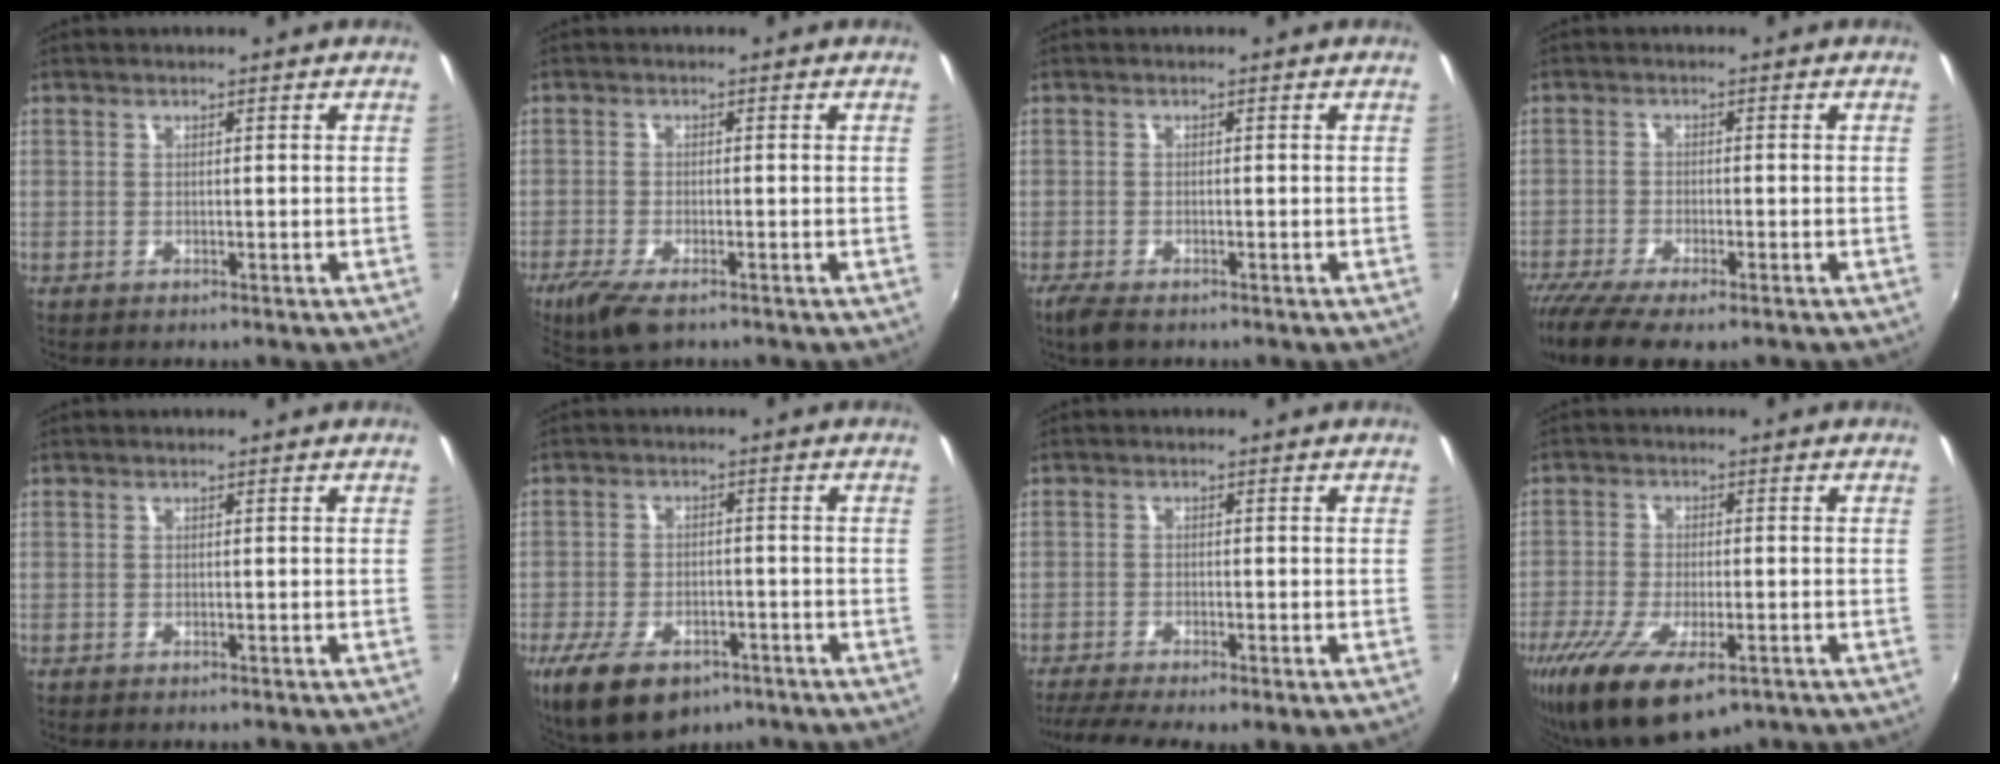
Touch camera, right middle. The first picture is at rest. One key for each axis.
{"total": 7.0, "fx": -4.8, "fy": 2.2, "fz": 4.6, "tx": -0.112, "ty": -0.030, "tz": -0.088}
{"total": 3.6, "fx": -2.6, "fy": 1.0, "fz": 2.2, "tx": -0.050, "ty": -0.016, "tz": -0.047}
{"total": 10.5, "fx": -7.8, "fy": 2.7, "fz": 6.4, "tx": -0.152, "ty": -0.048, "tz": -0.140}
{"total": 0.0}
{"total": 13.1, "fx": -8.1, "fy": 6.8, "fz": 7.7, "tx": -0.172, "ty": -0.030, "tz": -0.131}
{"total": 7.8, "fx": -5.3, "fy": 1.4, "fz": 5.5, "tx": -0.115, "ty": -0.031, "tz": -0.085}
{"total": 14.8, "fx": -8.9, "fy": 5.8, "fz": 10.4, "tx": -0.223, "ty": -0.053, "tz": -0.147}